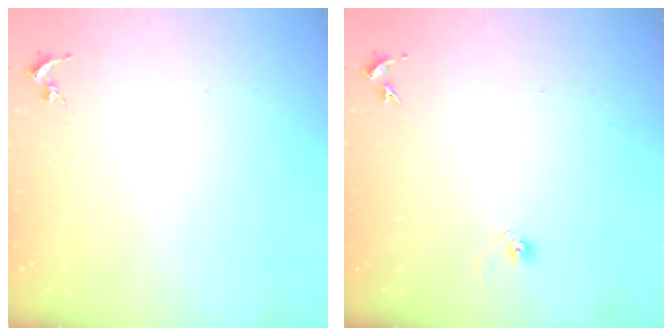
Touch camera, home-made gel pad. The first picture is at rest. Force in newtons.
{"total": 2.9, "press": 2.5, "slide": 1.5}